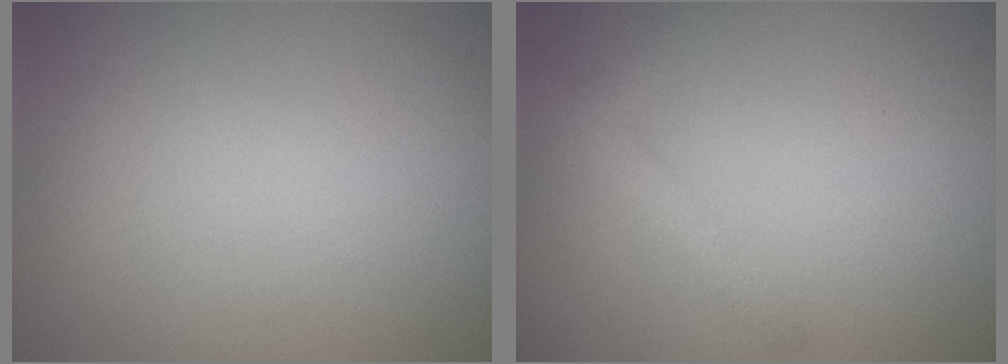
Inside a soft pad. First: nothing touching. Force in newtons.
{"total": 2.2, "press": 2.2, "slide": 0.0}